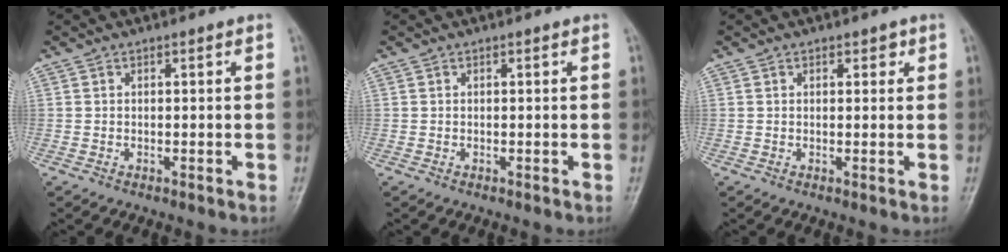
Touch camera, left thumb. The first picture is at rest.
{"total": 0.0}
{"total": 1.7, "force": [0.9, 1.1, 1.0], "torque": [0.002, -0.001, 0.009]}